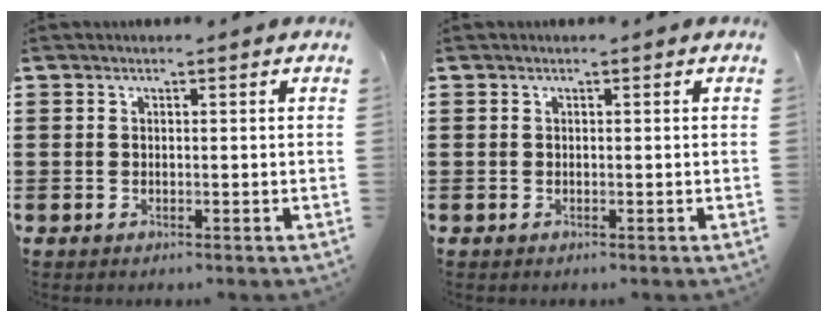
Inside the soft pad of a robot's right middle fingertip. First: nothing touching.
{"total": 0.0}